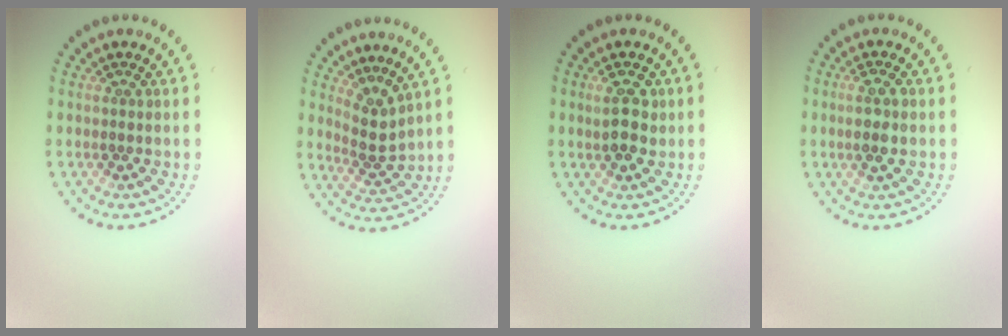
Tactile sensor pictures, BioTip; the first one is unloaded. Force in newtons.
{"total": 2.6, "press": 1.8, "slide": 1.9}
{"total": 2.9, "press": 2.8, "slide": 0.4}
{"total": 2.3, "press": 2.1, "slide": 0.8}